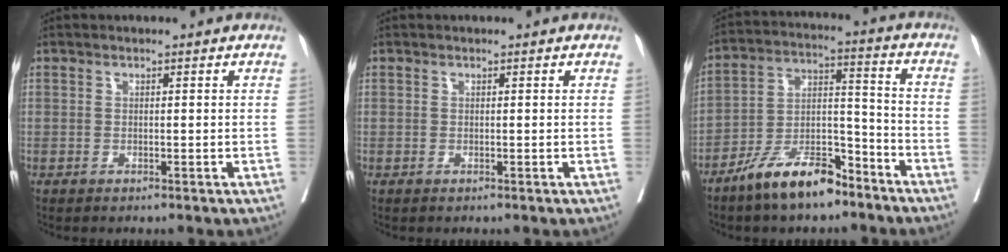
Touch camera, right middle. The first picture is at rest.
{"total": 0.0}
{"total": 11.6, "force": [-8.9, 3.6, 6.6], "torque": [-0.120, 0.010, -0.165]}